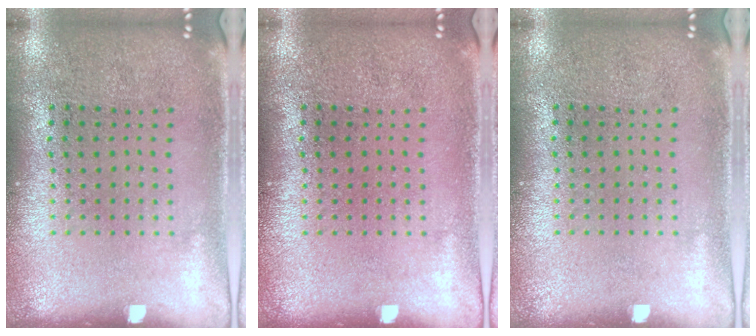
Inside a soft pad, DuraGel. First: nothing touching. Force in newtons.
{"total": 0.0}
{"total": 0.0}